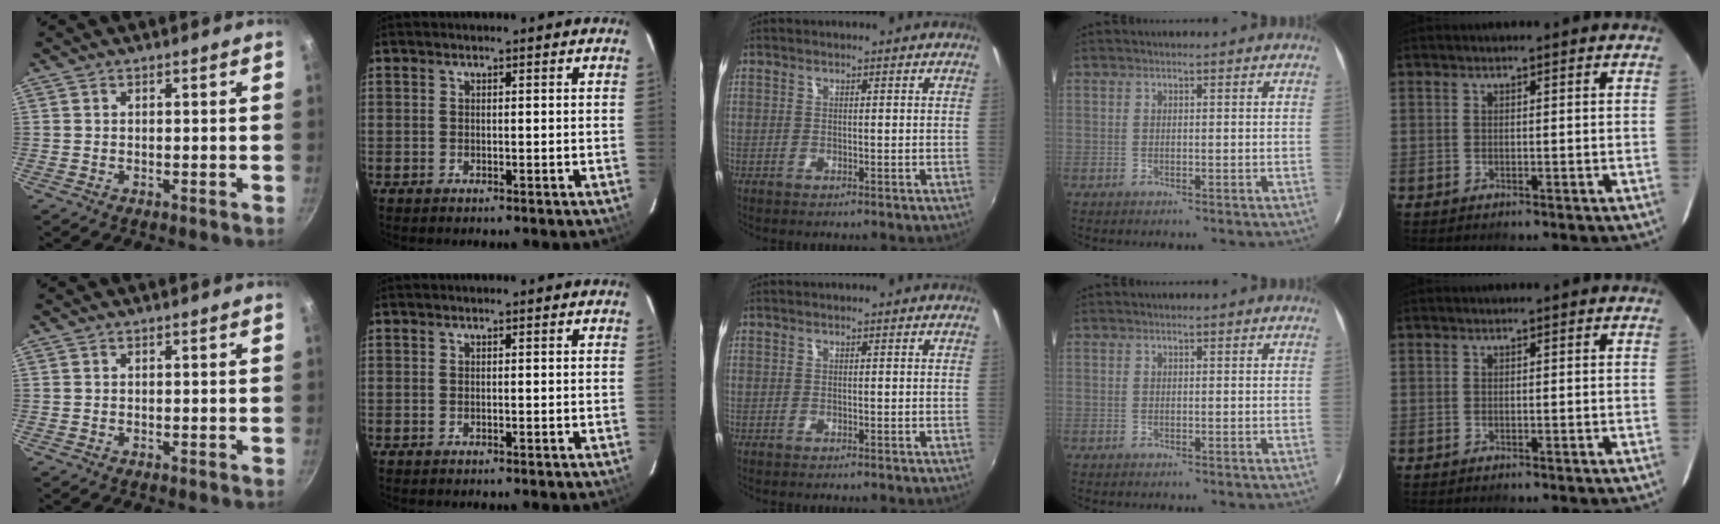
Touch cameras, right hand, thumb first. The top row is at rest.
{}